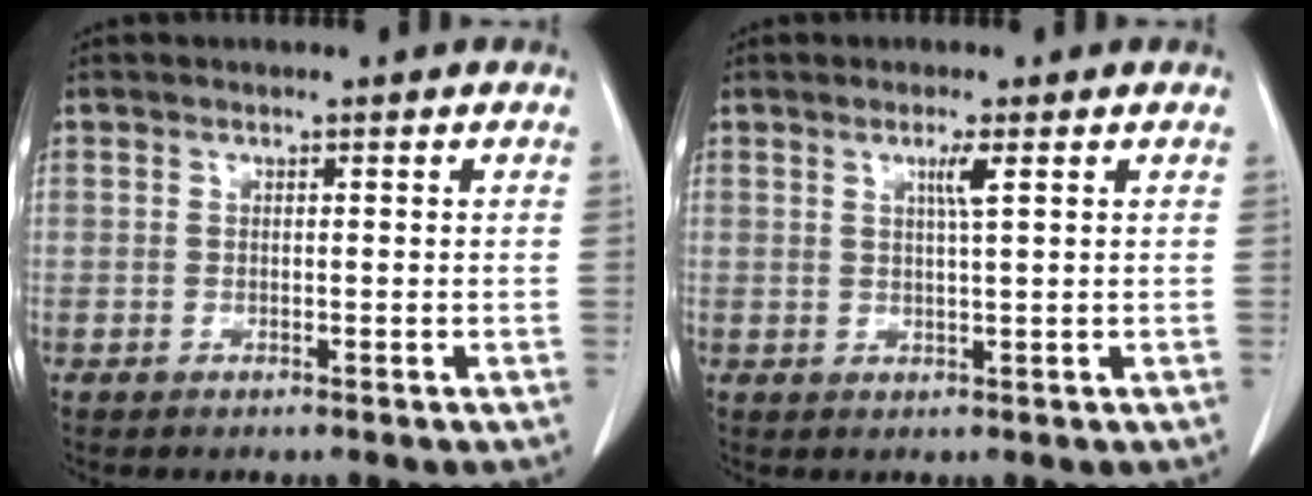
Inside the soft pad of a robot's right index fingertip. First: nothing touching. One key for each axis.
{"total": 2.3, "fx": 1.0, "fy": -0.5, "fz": 2.0, "tx": -0.039, "ty": -0.004, "tz": 0.018}